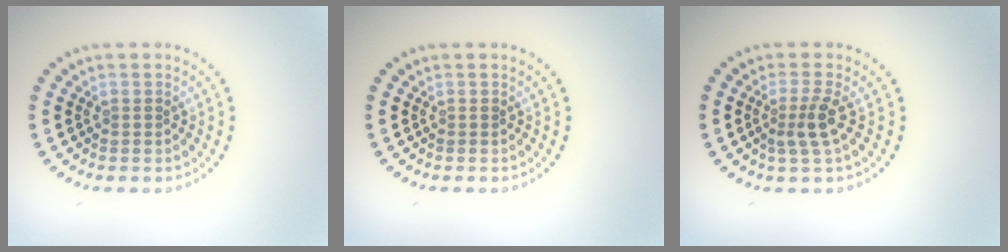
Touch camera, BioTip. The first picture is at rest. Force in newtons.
{"total": 0.0}
{"total": 2.3, "press": 1.7, "slide": 1.5}